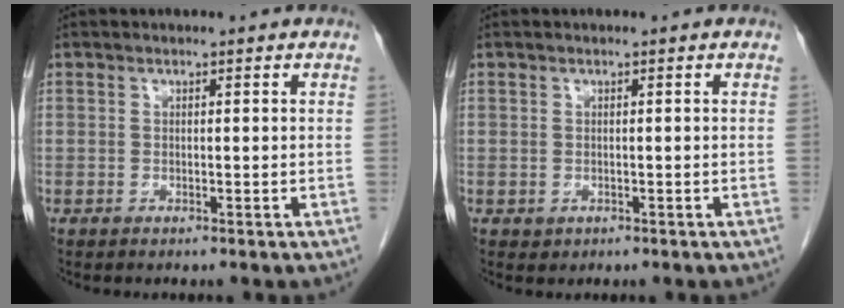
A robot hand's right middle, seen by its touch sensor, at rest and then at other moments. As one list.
[{"total": 0.6, "force": [-0.1, 0.5, 0.2], "torque": [-0.005, 0.000, 0.003]}]